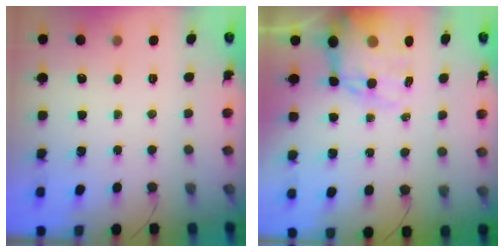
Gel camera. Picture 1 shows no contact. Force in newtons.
{"total": 14.3, "press": 13.8, "slide": 3.7}